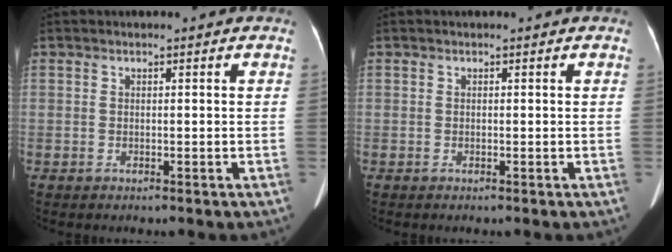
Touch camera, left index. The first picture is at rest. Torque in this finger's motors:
{"motor_torque": [0.00, 0.00, 0.00, 0.00]}